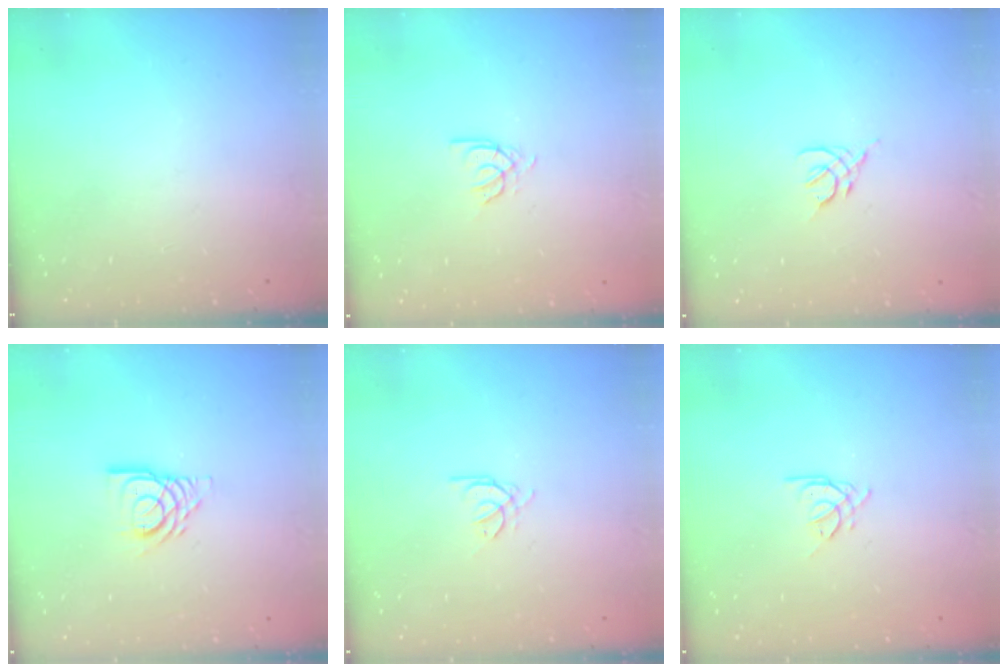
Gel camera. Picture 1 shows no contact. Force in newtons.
{"total": 2.7, "press": 2.7, "slide": 0.2}
{"total": 2.4, "press": 2.3, "slide": 0.6}
{"total": 9.8, "press": 9.7, "slide": 1.2}
{"total": 1.2, "press": 1.1, "slide": 0.4}
{"total": 1.9, "press": 1.9, "slide": 0.4}